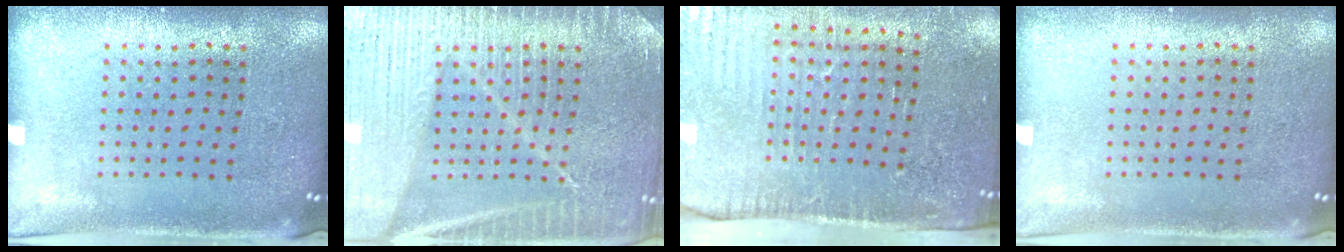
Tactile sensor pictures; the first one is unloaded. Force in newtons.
{"total": 6.8, "press": 6.7, "slide": 1.0}
{"total": 4.3, "press": 3.7, "slide": 2.1}
{"total": 0.0}